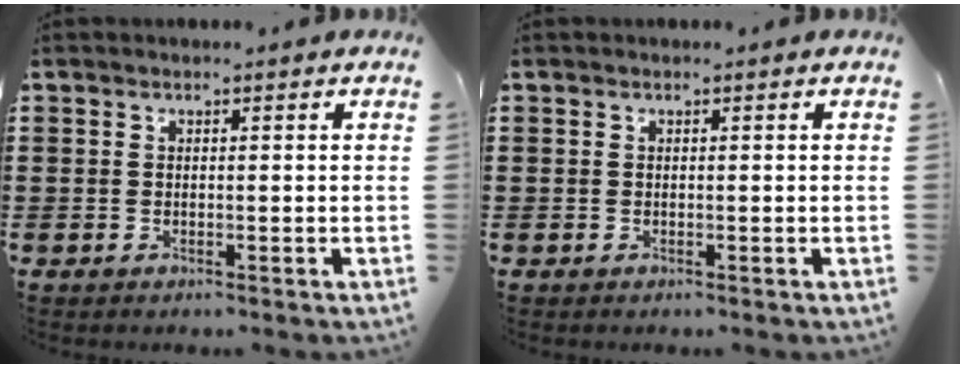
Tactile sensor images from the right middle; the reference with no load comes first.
{"total": 0.0}